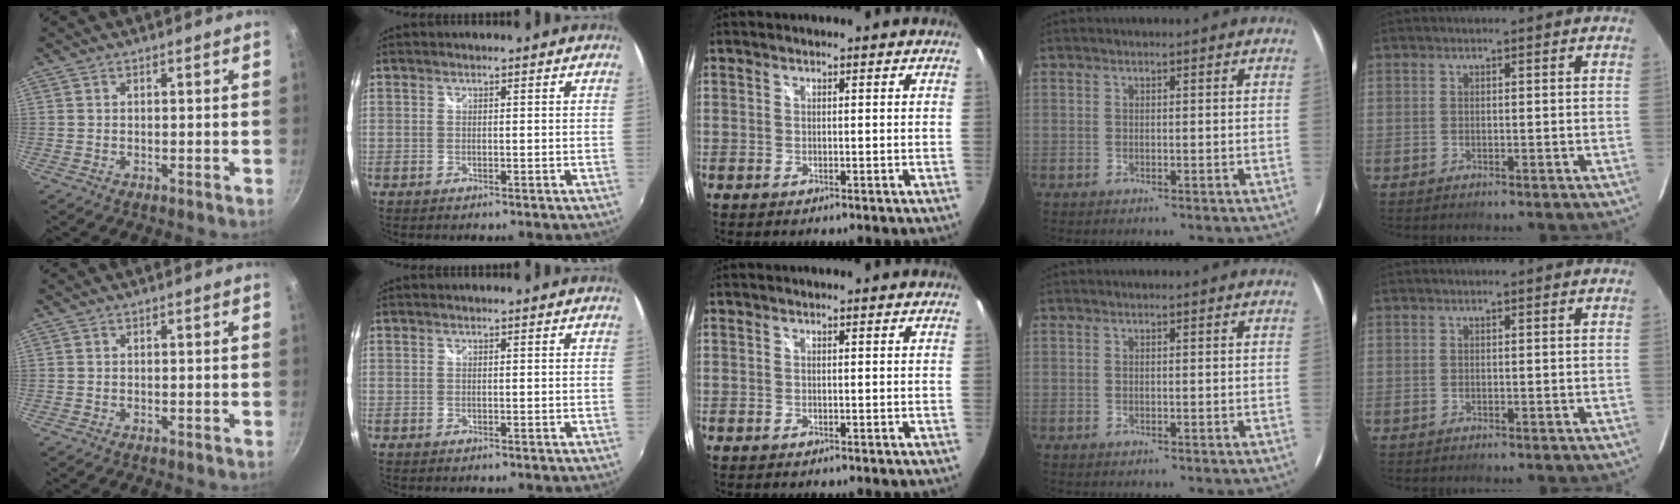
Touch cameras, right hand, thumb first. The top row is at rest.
{}